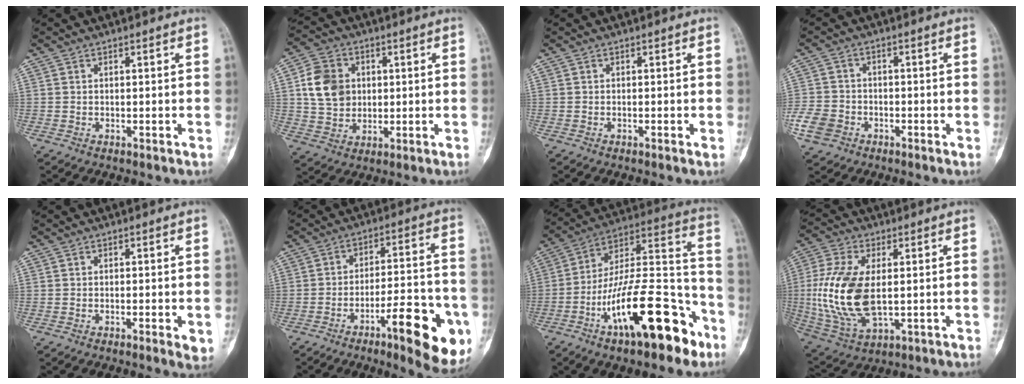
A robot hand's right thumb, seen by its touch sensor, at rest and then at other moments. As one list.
[{"total": 10.5, "force": [1.8, 8.5, 5.8], "torque": [-0.084, 0.000, 0.035]}, {"total": 0.6, "force": [-0.2, 0.1, 0.5], "torque": [-0.011, -0.001, -0.003]}, {"total": 6.2, "force": [-2.8, 4.9, 2.6], "torque": [-0.053, 0.014, -0.054]}, {"total": 2.6, "force": [-0.7, 0.6, 2.5], "torque": [-0.039, -0.007, -0.012]}, {"total": 17.7, "force": [-7.7, 4.8, 15.3], "torque": [-0.190, 0.035, -0.105]}, {"total": 25.1, "force": [-12.7, 9.0, 19.7], "torque": [-0.308, 0.084, -0.211]}, {"total": 17.4, "force": [0.1, 9.1, 14.9], "torque": [-0.331, -0.010, 0.012]}]